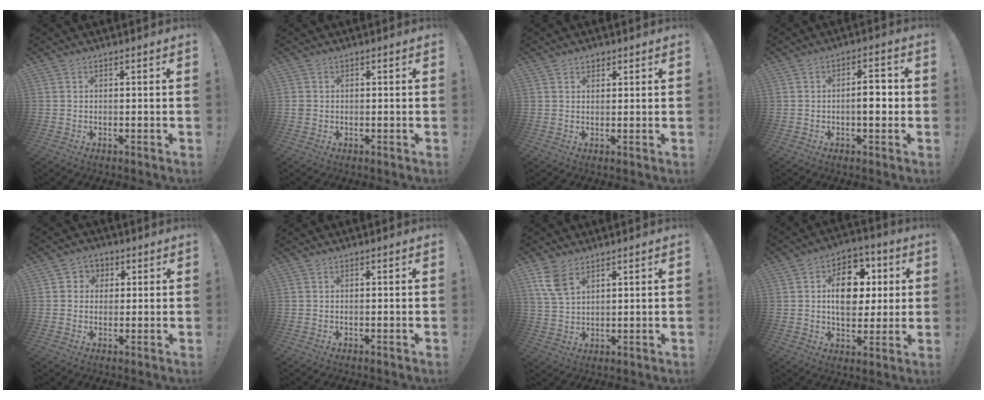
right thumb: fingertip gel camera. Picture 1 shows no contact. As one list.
[{"total": 1.4, "force": [-0.1, 1.3, 0.5], "torque": [-0.009, 0.004, 0.000]}, {"total": 1.9, "force": [1.4, 1.2, 0.6], "torque": [0.002, -0.009, 0.024]}, {"total": 6.4, "force": [-1.0, 2.4, 5.8], "torque": [-0.077, 0.005, -0.024]}, {"total": 3.9, "force": [0.2, 3.8, 0.9], "torque": [-0.005, 0.001, 0.003]}, {"total": 0.0}, {"total": 7.5, "force": [4.5, 4.0, 4.5], "torque": [-0.077, -0.013, 0.089]}, {"total": 15.1, "force": [2.6, 10.8, 10.2], "torque": [-0.126, 0.002, 0.050]}]